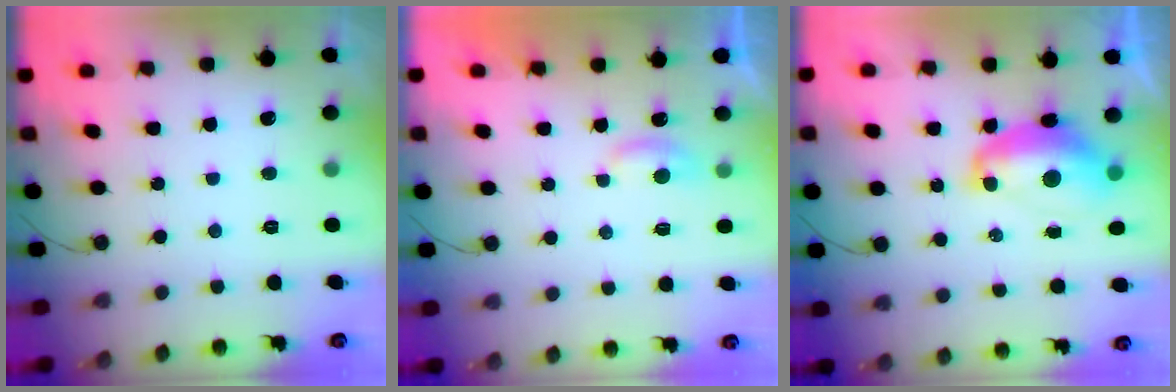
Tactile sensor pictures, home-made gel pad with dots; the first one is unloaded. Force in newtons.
{"total": 3.8, "press": 3.8, "slide": 0.3}
{"total": 11.3, "press": 11.2, "slide": 1.1}